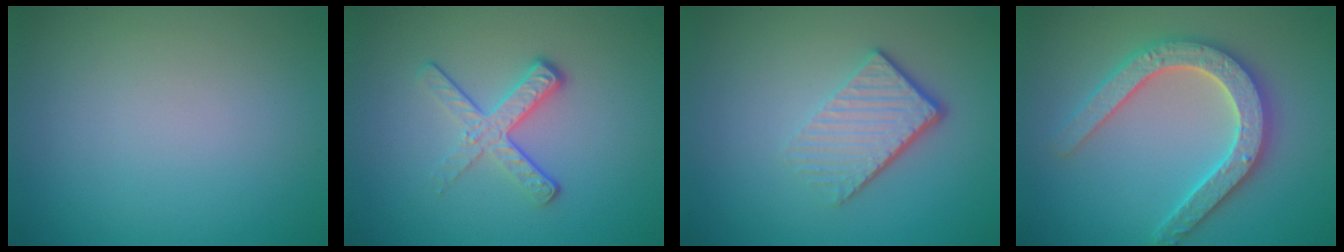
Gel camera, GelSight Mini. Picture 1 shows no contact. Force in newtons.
{"total": 3.5, "press": 2.4, "slide": 2.6}
{"total": 4.2, "press": 2.8, "slide": 3.1}
{"total": 4.7, "press": 4.6, "slide": 1.0}